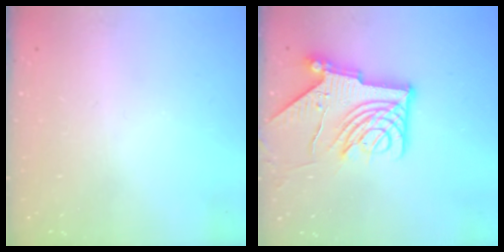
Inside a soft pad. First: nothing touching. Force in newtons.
{"total": 13.9, "press": 13.8, "slide": 1.6}